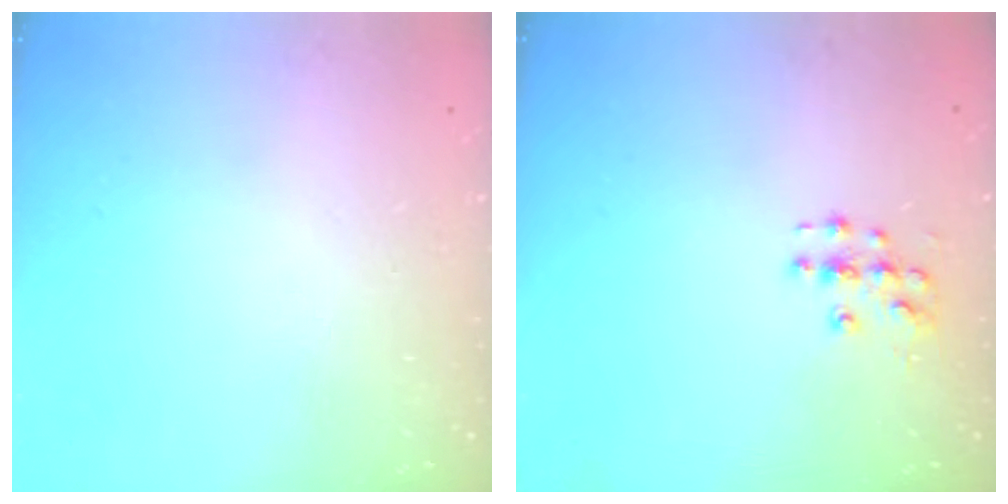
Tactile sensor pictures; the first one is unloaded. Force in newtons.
{"total": 4.2, "press": 4.2, "slide": 0.1}